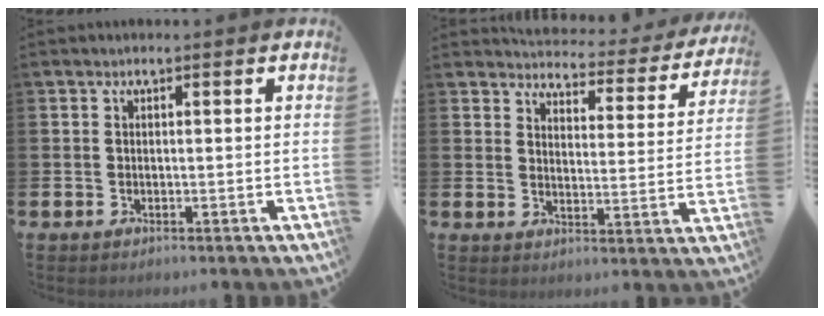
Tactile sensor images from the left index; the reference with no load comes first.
{"total": 3.7, "force": [3.5, 1.0, 0.5], "torque": [-0.020, -0.037, 0.053]}